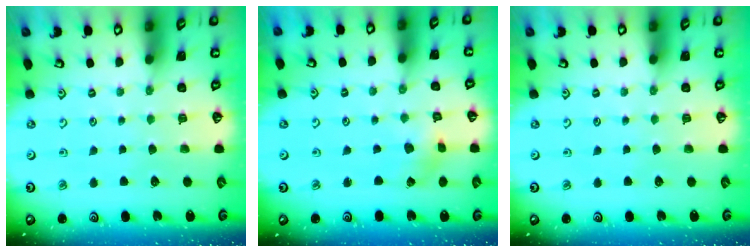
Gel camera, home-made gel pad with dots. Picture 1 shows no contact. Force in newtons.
{"total": 1.4, "press": 1.4, "slide": 0.2}
{"total": 0.0}